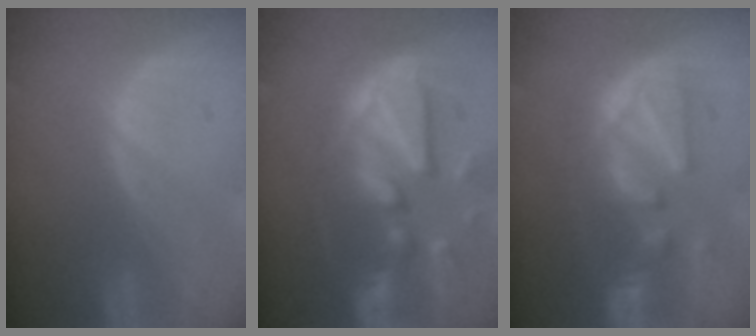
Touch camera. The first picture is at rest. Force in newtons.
{"total": 12.6, "press": 11.0, "slide": 6.2}
{"total": 8.9, "press": 8.8, "slide": 1.0}